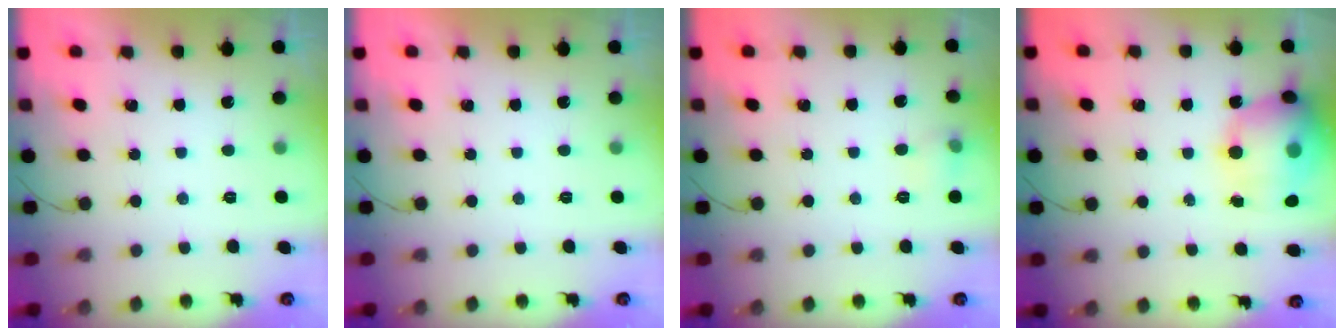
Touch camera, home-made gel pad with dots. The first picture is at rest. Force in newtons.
{"total": 0.0}
{"total": 5.3, "press": 5.1, "slide": 1.5}
{"total": 19.8, "press": 19.5, "slide": 3.8}